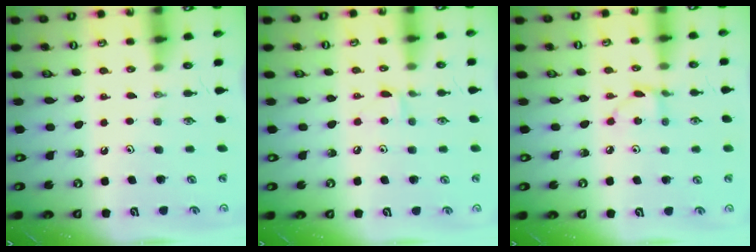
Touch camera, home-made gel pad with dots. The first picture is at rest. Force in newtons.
{"total": 5.8, "press": 5.8, "slide": 0.6}
{"total": 2.8, "press": 2.8, "slide": 0.4}